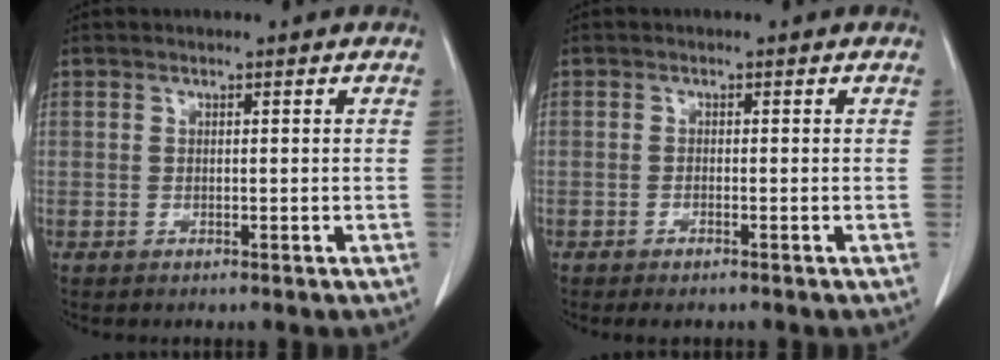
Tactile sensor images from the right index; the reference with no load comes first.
{"total": 1.6, "force": [-1.2, 0.4, 1.0], "torque": [-0.014, -0.003, -0.014]}